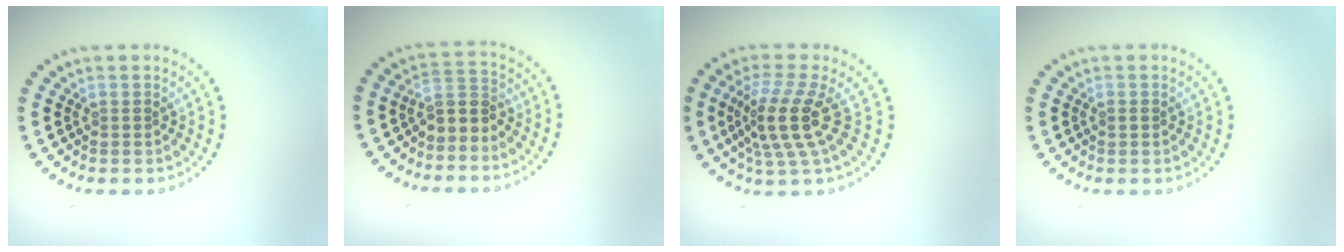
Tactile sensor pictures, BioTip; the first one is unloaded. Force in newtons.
{"total": 2.5, "press": 2.1, "slide": 1.3}
{"total": 4.3, "press": 3.4, "slide": 2.7}
{"total": 0.6, "press": 0.6, "slide": 0.1}